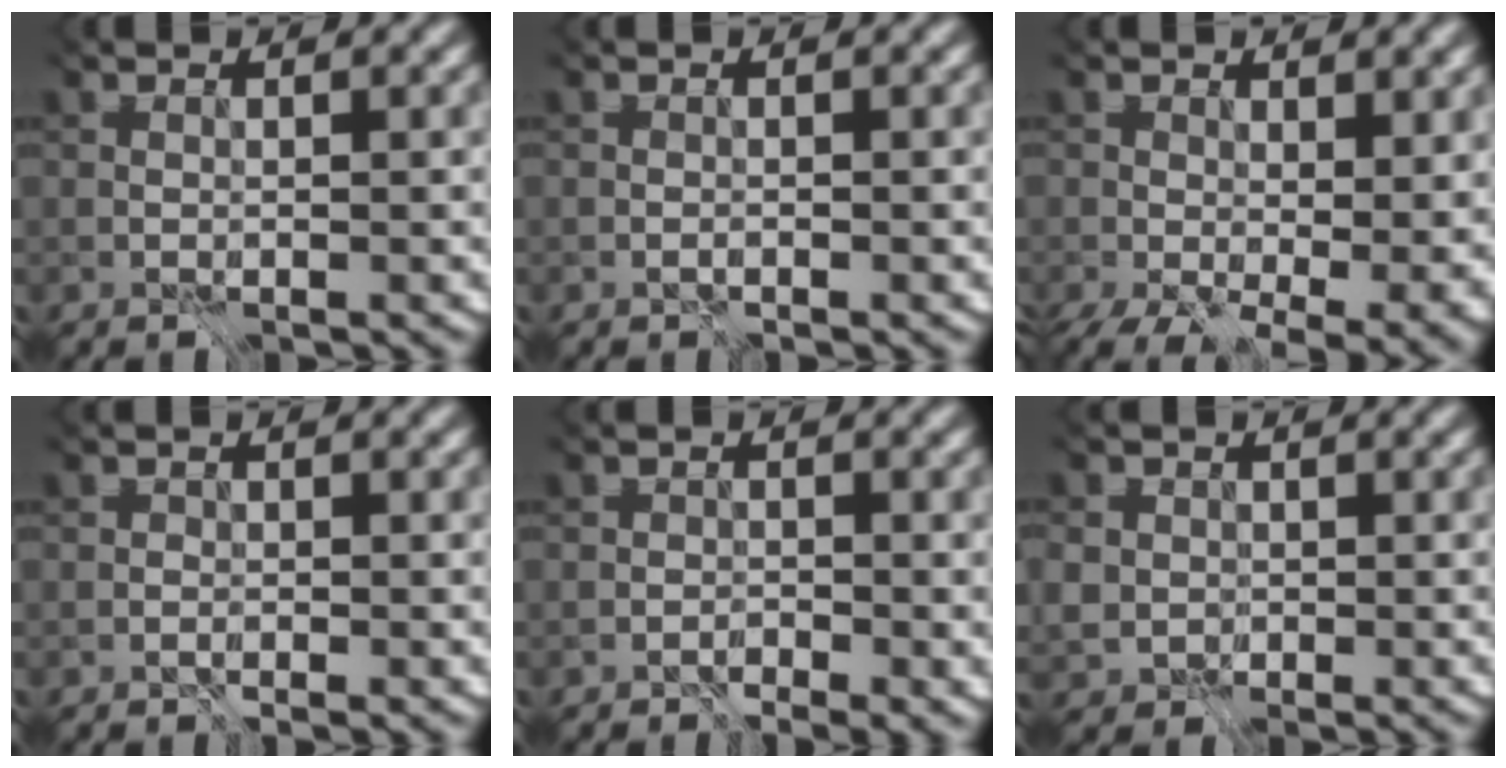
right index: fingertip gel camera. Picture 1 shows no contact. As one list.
[{"total": 1.0, "force": [-0.8, -0.4, -0.2], "torque": [0.010, 0.002, -0.026]}, {"total": 8.8, "force": [-0.2, 5.8, 6.6], "torque": [-0.096, -0.013, 0.037]}, {"total": 1.4, "force": [-1.4, -0.2, -0.3], "torque": [0.011, 0.000, -0.032]}, {"total": 2.7, "force": [-2.7, 0.1, 0.0], "torque": [0.010, -0.001, -0.051]}, {"total": 4.5, "force": [0.9, 4.1, 1.5], "torque": [-0.061, 0.015, 0.028]}]